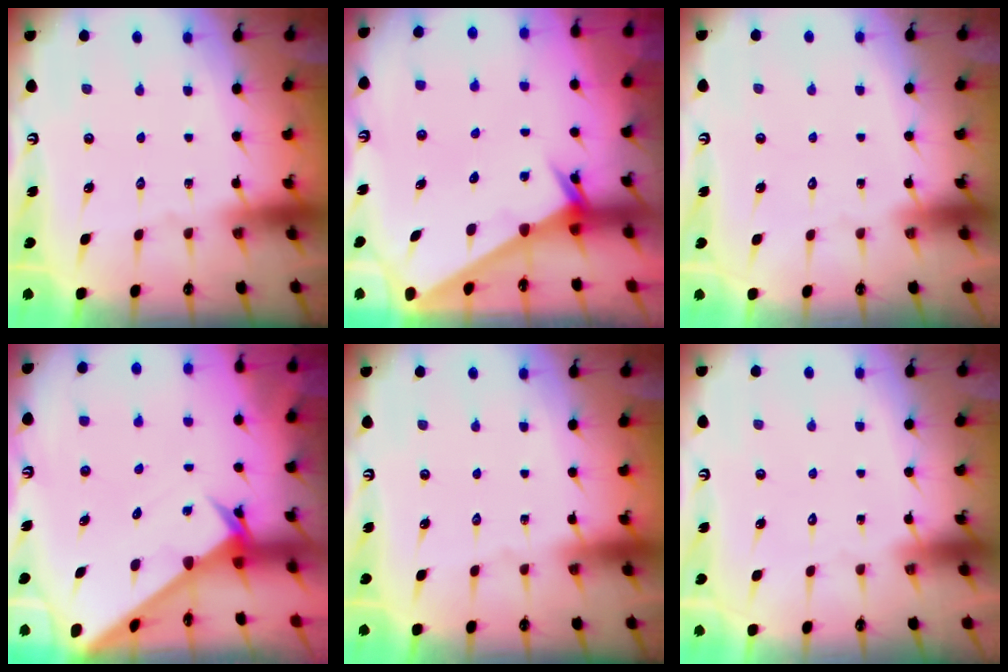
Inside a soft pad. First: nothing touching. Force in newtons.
{"total": 2.6, "press": 2.6, "slide": 0.1}
{"total": 1.6, "press": 1.6, "slide": 0.1}
{"total": 2.9, "press": 2.9, "slide": 0.2}
{"total": 0.0}
{"total": 1.6, "press": 1.6, "slide": 0.0}